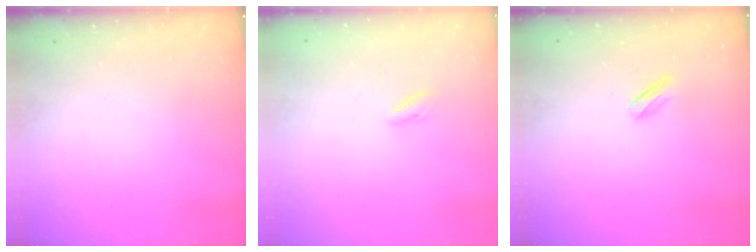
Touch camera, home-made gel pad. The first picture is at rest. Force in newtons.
{"total": 2.3, "press": 2.2, "slide": 0.7}
{"total": 2.3, "press": 2.2, "slide": 0.7}